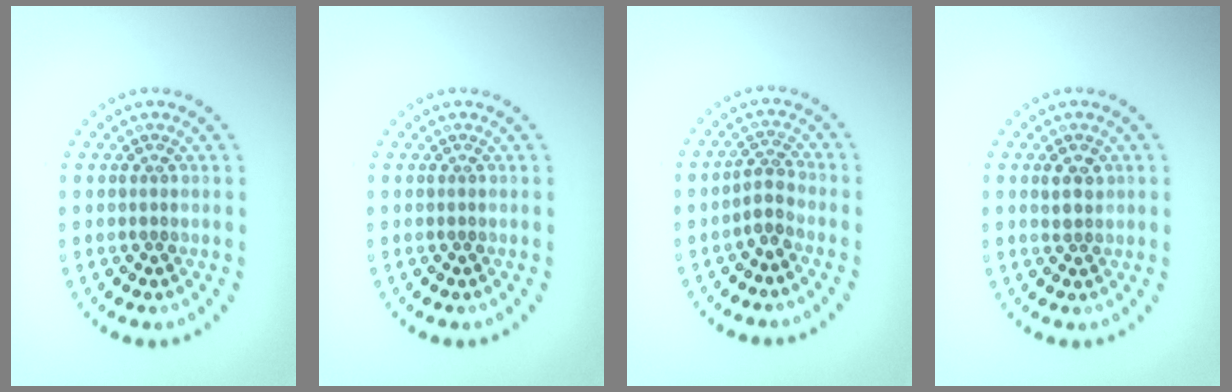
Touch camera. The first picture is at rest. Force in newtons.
{"total": 0.0}
{"total": 1.8, "press": 1.4, "slide": 1.1}
{"total": 1.5, "press": 1.4, "slide": 0.5}